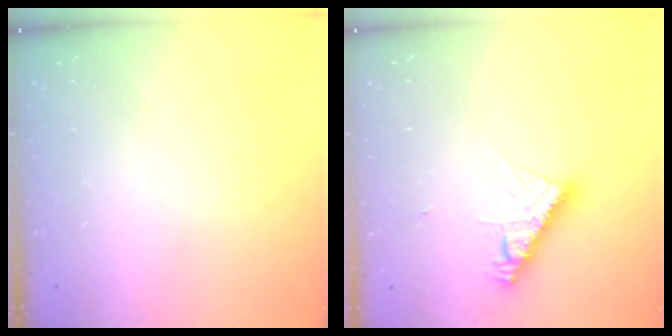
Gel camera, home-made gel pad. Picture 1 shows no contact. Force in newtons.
{"total": 9.2, "press": 9.2, "slide": 0.7}